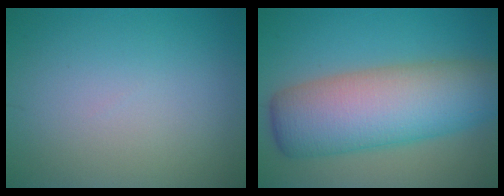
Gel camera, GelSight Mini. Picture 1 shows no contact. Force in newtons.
{"total": 10.8, "press": 10.8, "slide": 0.3}